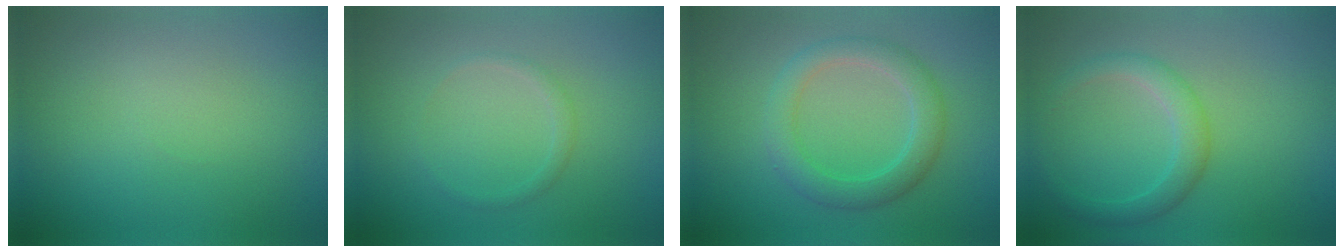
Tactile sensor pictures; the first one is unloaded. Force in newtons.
{"total": 1.0, "press": 1.0, "slide": 0.0}
{"total": 3.7, "press": 3.7, "slide": 0.3}
{"total": 2.7, "press": 2.7, "slide": 0.1}